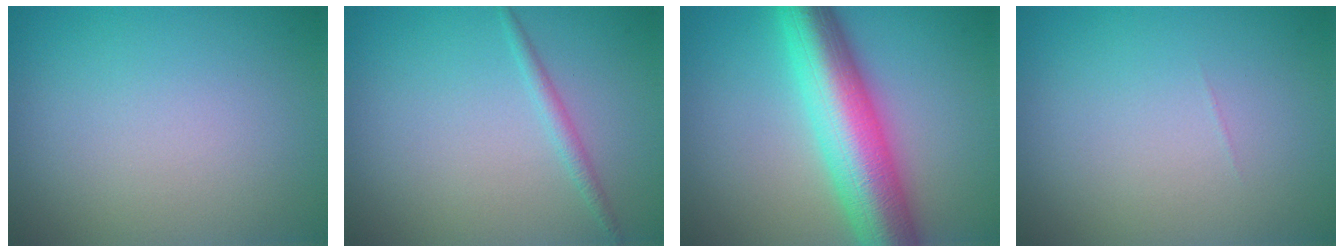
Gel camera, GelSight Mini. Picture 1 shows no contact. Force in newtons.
{"total": 1.2, "press": 1.2, "slide": 0.1}
{"total": 9.7, "press": 9.7, "slide": 0.4}
{"total": 0.0}